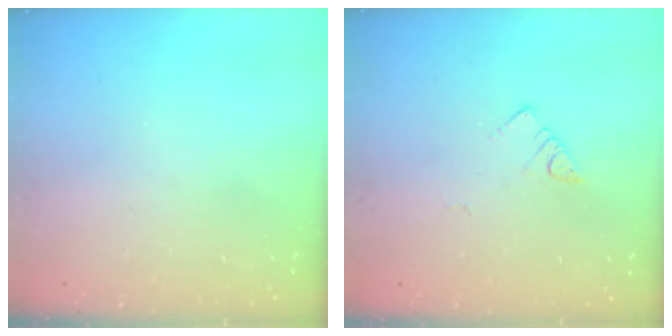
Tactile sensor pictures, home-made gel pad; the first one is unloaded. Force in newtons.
{"total": 3.0, "press": 3.0, "slide": 0.2}